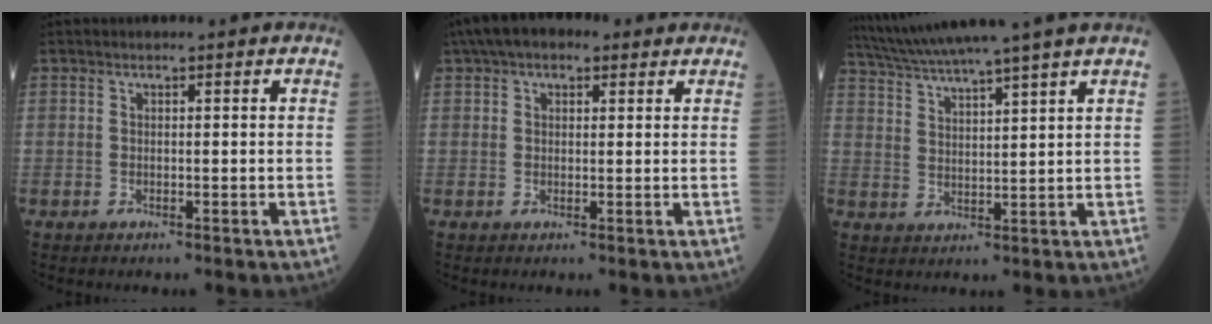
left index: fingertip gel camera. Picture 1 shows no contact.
{"total": 6.7, "force": [4.2, 3.3, 4.0], "torque": [-0.069, 0.042, 0.065]}
{"total": 11.6, "force": [10.0, -2.3, 5.4], "torque": [-0.097, 0.010, 0.162]}